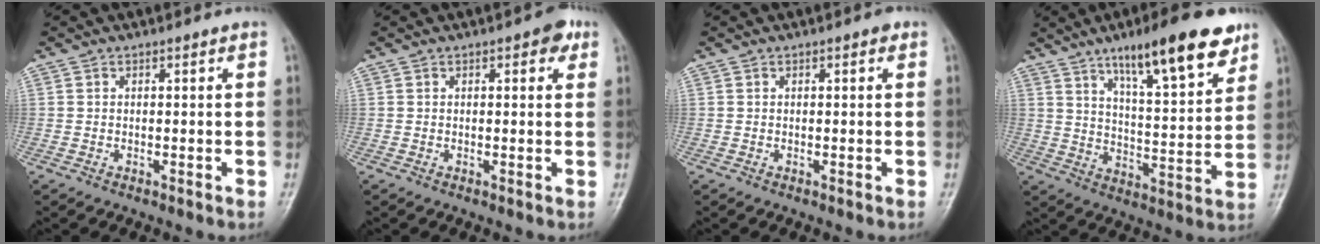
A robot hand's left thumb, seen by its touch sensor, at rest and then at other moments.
{"total": 3.1, "force": [1.5, 1.4, 2.4], "torque": [-0.017, 0.000, 0.012]}
{"total": 0.8, "force": [0.3, 0.3, 0.6], "torque": [-0.008, 0.001, 0.001]}
{"total": 17.5, "force": [11.1, 4.4, 12.8], "torque": [-0.167, -0.053, 0.176]}